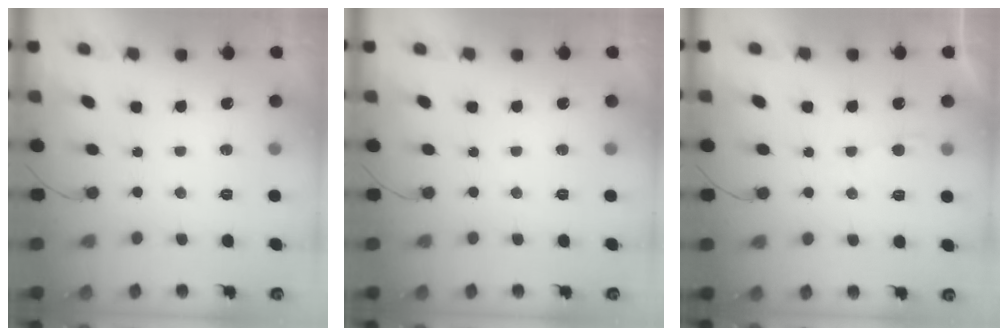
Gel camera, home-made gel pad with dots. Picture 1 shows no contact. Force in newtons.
{"total": 0.0}
{"total": 1.8, "press": 1.8, "slide": 0.3}